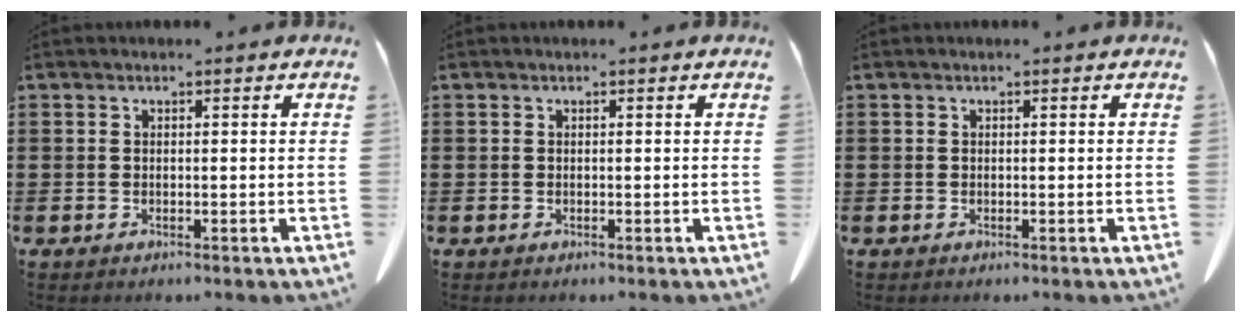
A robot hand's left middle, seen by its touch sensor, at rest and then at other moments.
{"total": 0.0}
{"total": 0.0}